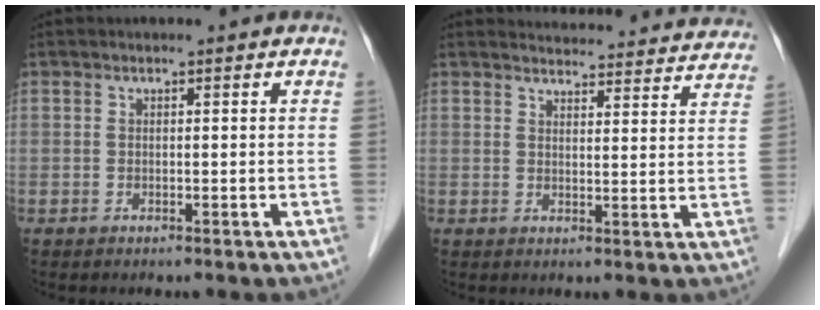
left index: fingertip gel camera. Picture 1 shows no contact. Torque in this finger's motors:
{"motor_torque": [0.82, -1.32, -0.15, -0.06]}